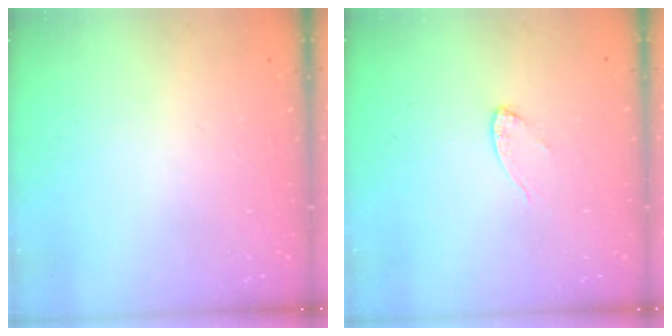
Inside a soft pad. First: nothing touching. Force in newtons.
{"total": 3.8, "press": 3.7, "slide": 0.4}